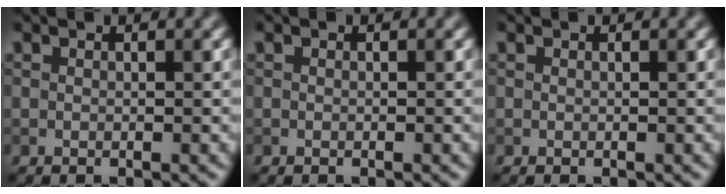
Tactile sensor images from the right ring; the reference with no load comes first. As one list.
[{"total": 0.0}, {"total": 0.0}]